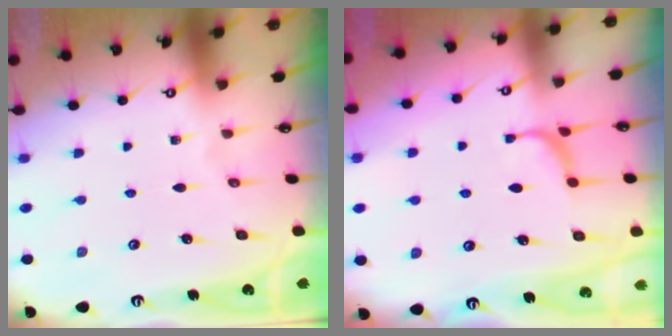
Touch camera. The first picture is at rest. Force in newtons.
{"total": 3.3, "press": 3.3, "slide": 0.4}